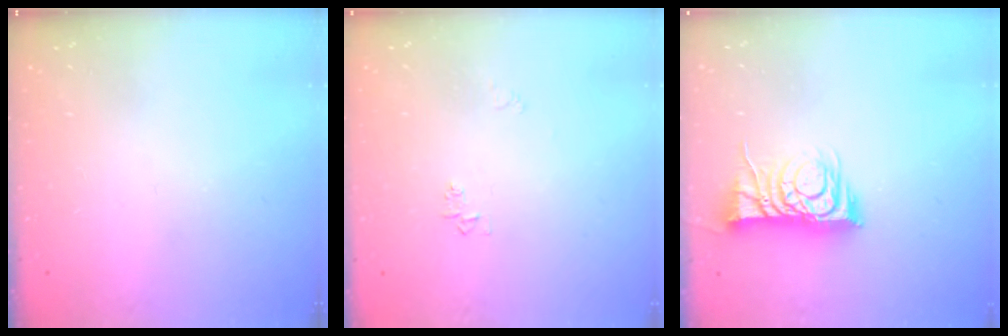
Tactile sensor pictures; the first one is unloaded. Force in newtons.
{"total": 4.2, "press": 4.1, "slide": 0.7}
{"total": 9.7, "press": 9.7, "slide": 0.6}